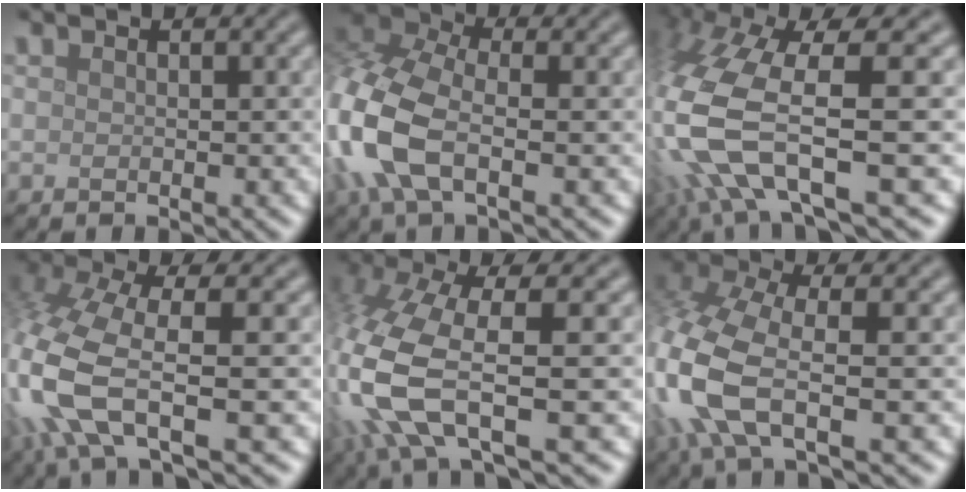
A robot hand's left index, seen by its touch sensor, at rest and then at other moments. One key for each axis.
{"total": 10.1, "fx": -2.3, "fy": 5.6, "fz": 8.1, "tx": -0.214, "ty": -0.003, "tz": -0.061}
{"total": 12.6, "fx": -2.2, "fy": 4.5, "fz": 11.6, "tx": -0.262, "ty": -0.018, "tz": -0.028}
{"total": 8.7, "fx": -2.1, "fy": 3.3, "fz": 7.8, "tx": -0.195, "ty": -0.009, "tz": -0.047}
{"total": 11.0, "fx": -2.0, "fy": 4.0, "fz": 10.1, "tx": -0.244, "ty": -0.021, "tz": -0.034}
{"total": 8.0, "fx": -2.2, "fy": 3.5, "fz": 6.9, "tx": -0.170, "ty": -0.003, "tz": -0.058}